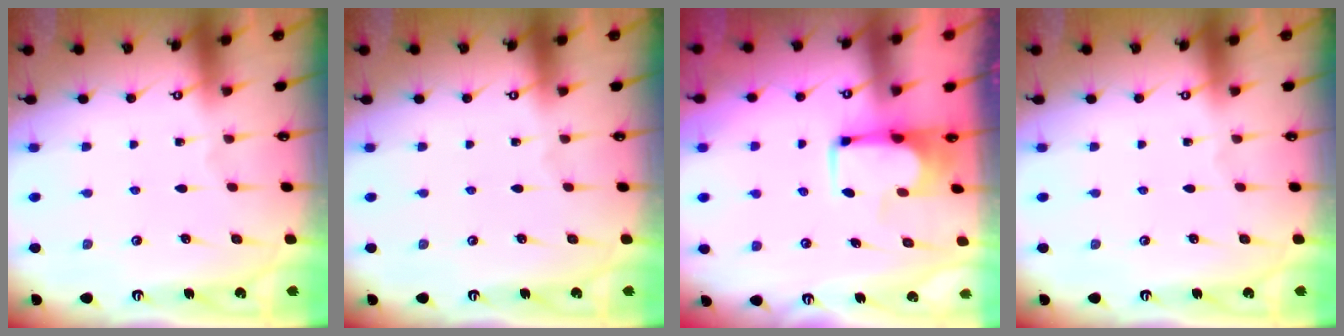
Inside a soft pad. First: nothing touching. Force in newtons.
{"total": 0.0}
{"total": 3.7, "press": 3.7, "slide": 0.4}
{"total": 0.0}